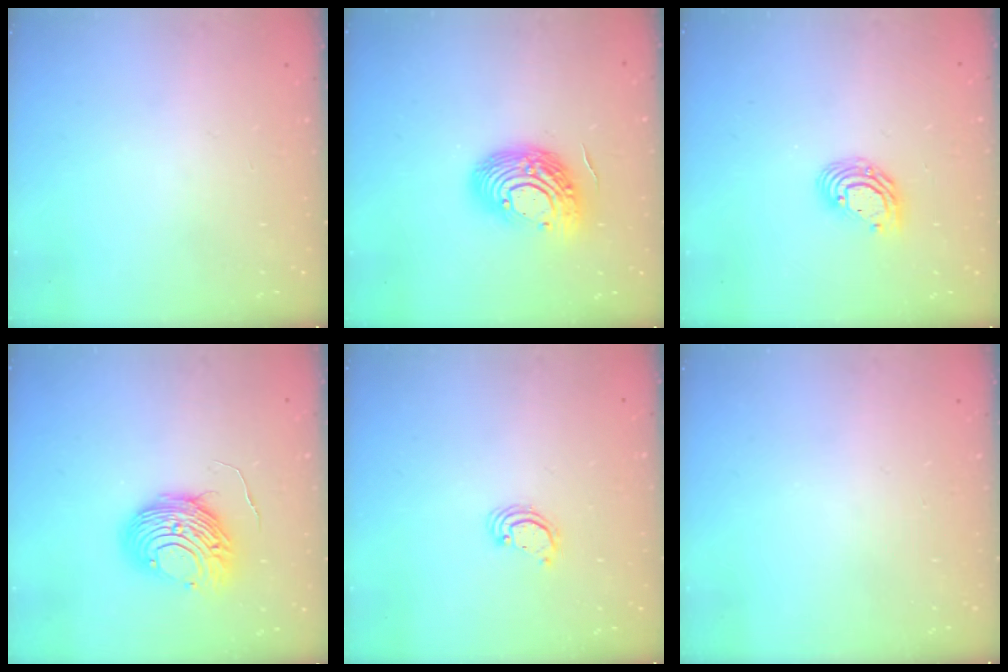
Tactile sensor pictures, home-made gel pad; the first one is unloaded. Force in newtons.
{"total": 16.2, "press": 16.1, "slide": 1.2}
{"total": 8.1, "press": 8.0, "slide": 1.4}
{"total": 10.9, "press": 10.8, "slide": 1.1}
{"total": 2.2, "press": 2.2, "slide": 0.2}
{"total": 0.0}